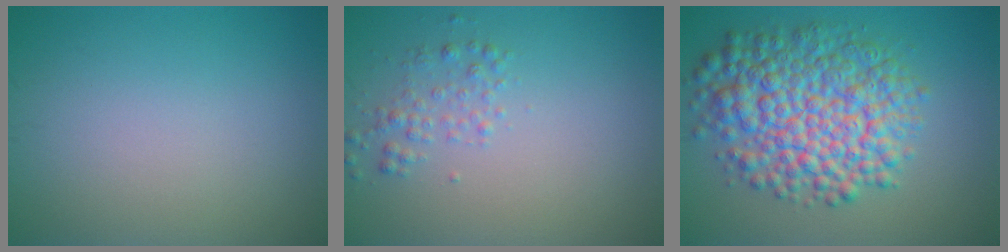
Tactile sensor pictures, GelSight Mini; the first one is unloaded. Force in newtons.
{"total": 1.6, "press": 1.6, "slide": 0.0}
{"total": 9.5, "press": 9.5, "slide": 0.2}